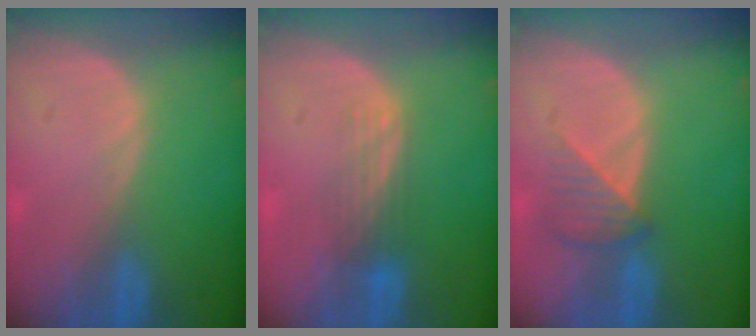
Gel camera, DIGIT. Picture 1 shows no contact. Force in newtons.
{"total": 3.7, "press": 3.0, "slide": 2.2}
{"total": 3.5, "press": 3.5, "slide": 0.4}